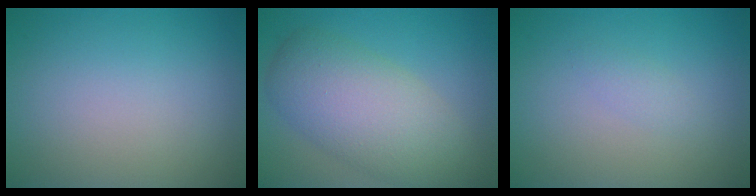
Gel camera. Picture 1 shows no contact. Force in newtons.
{"total": 7.4, "press": 7.4, "slide": 0.6}
{"total": 0.9, "press": 0.9, "slide": 0.0}